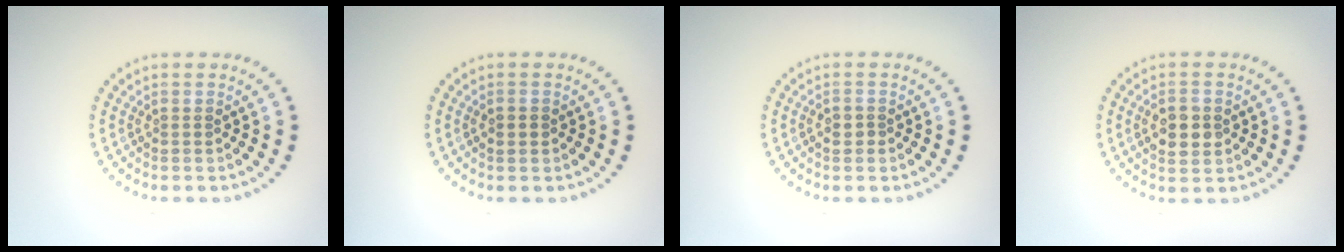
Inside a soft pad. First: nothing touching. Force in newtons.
{"total": 1.4, "press": 1.4, "slide": 0.0}
{"total": 0.8, "press": 0.8, "slide": 0.2}
{"total": 2.8, "press": 2.8, "slide": 0.1}